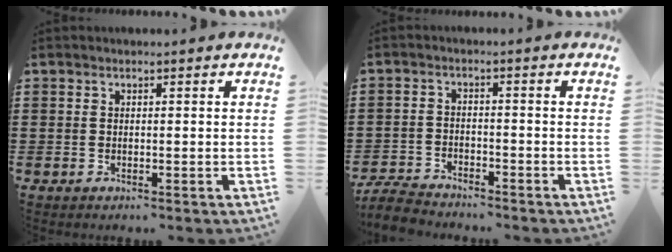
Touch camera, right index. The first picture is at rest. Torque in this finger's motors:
{"motor_torque": [-0.89, 0.46, -0.27, -0.21]}